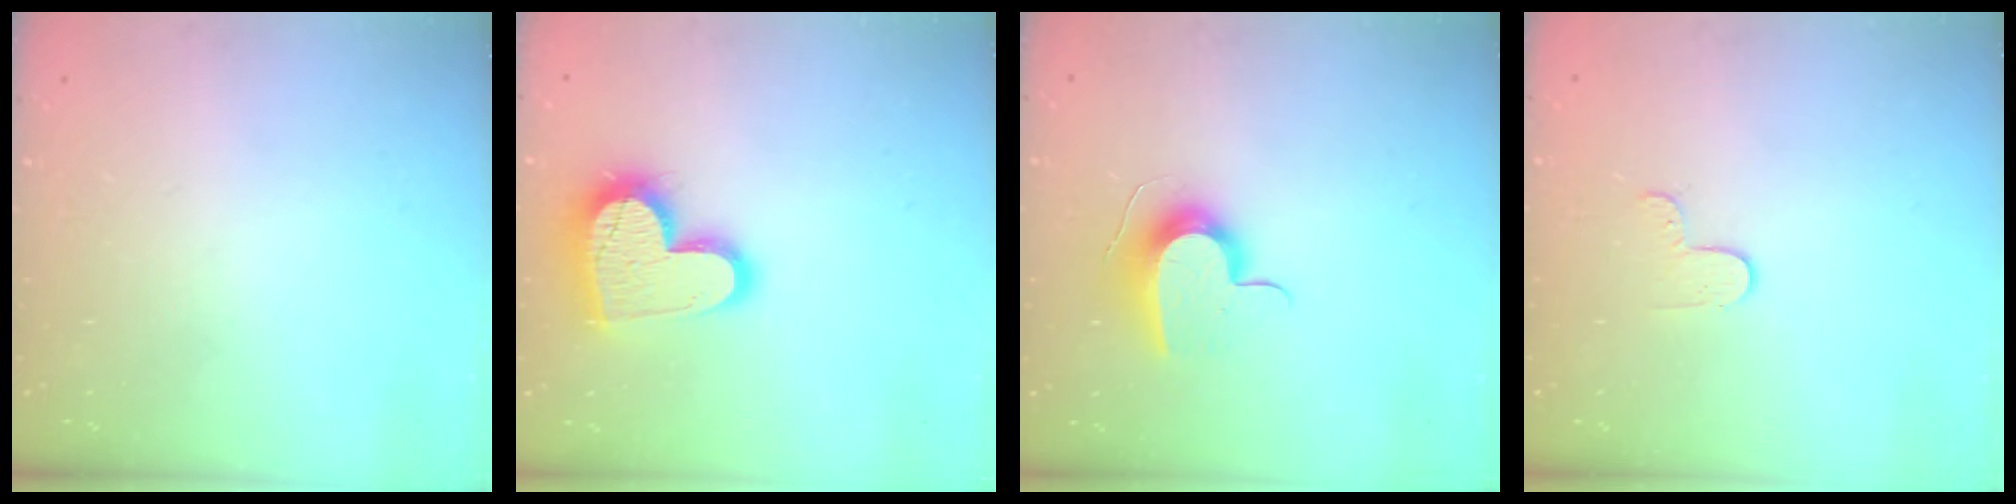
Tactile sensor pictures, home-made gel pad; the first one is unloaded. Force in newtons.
{"total": 16.6, "press": 16.5, "slide": 1.6}
{"total": 10.8, "press": 10.8, "slide": 0.2}
{"total": 3.7, "press": 3.6, "slide": 0.3}